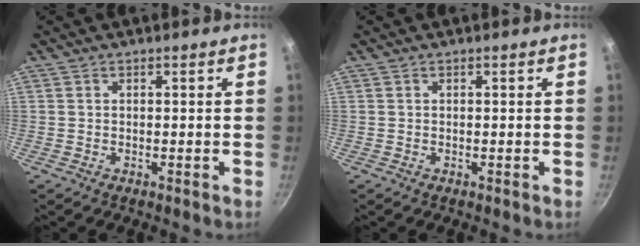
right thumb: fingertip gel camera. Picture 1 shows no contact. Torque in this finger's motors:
{"motor_torque": [0.01, 0.01, -0.03, 0.03, 0.00]}